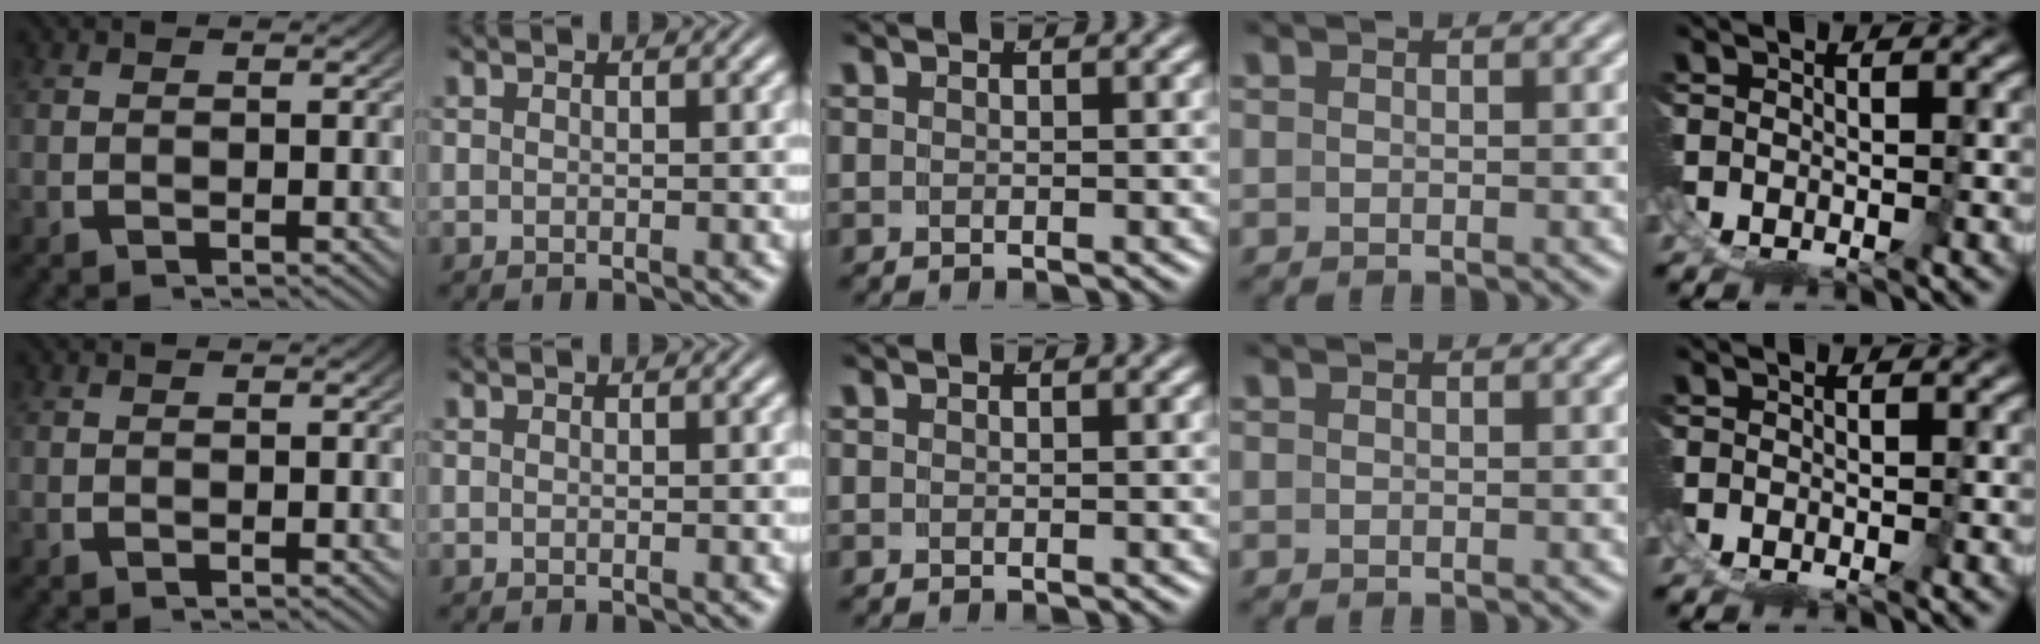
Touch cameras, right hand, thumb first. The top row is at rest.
{}